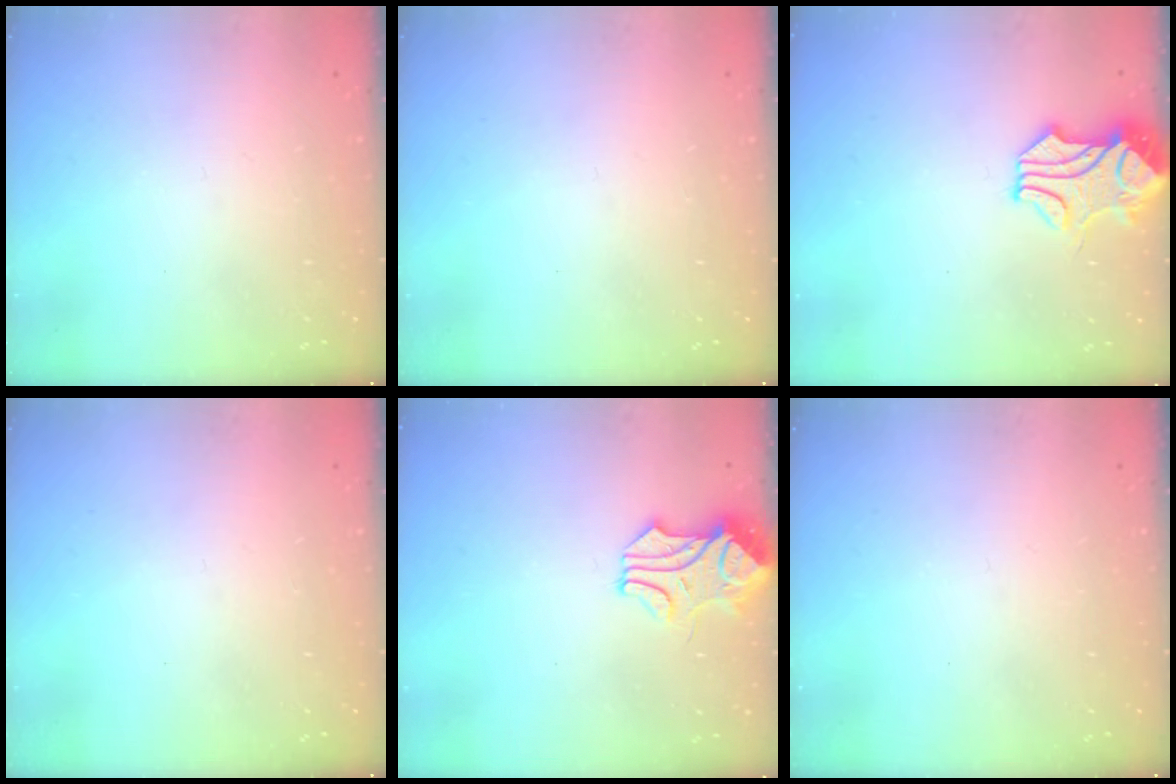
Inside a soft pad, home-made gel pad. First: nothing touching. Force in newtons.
{"total": 0.0}
{"total": 1.5, "press": 1.5, "slide": 0.2}
{"total": 0.0}
{"total": 0.7, "press": 0.7, "slide": 0.2}
{"total": 0.0}